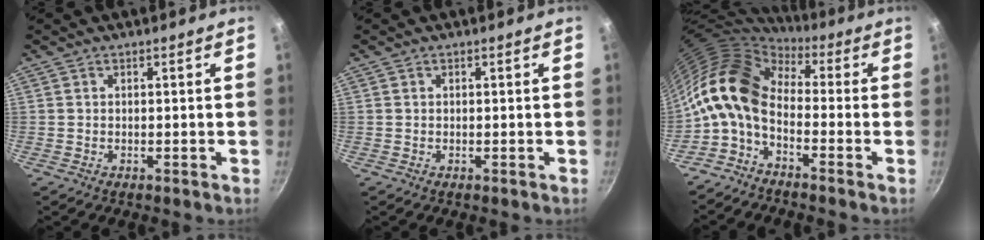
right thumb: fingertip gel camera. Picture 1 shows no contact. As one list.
[{"total": 0.0}, {"total": 13.3, "force": [-1.3, 7.9, 10.5], "torque": [-0.190, 0.029, -0.046]}]